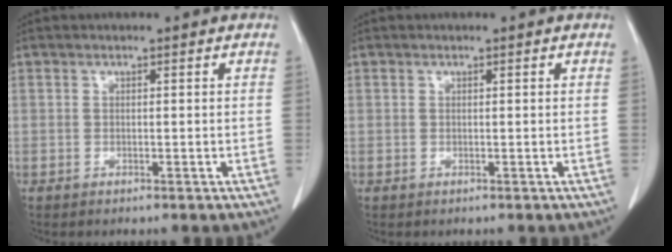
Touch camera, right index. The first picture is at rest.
{"total": 0.0}